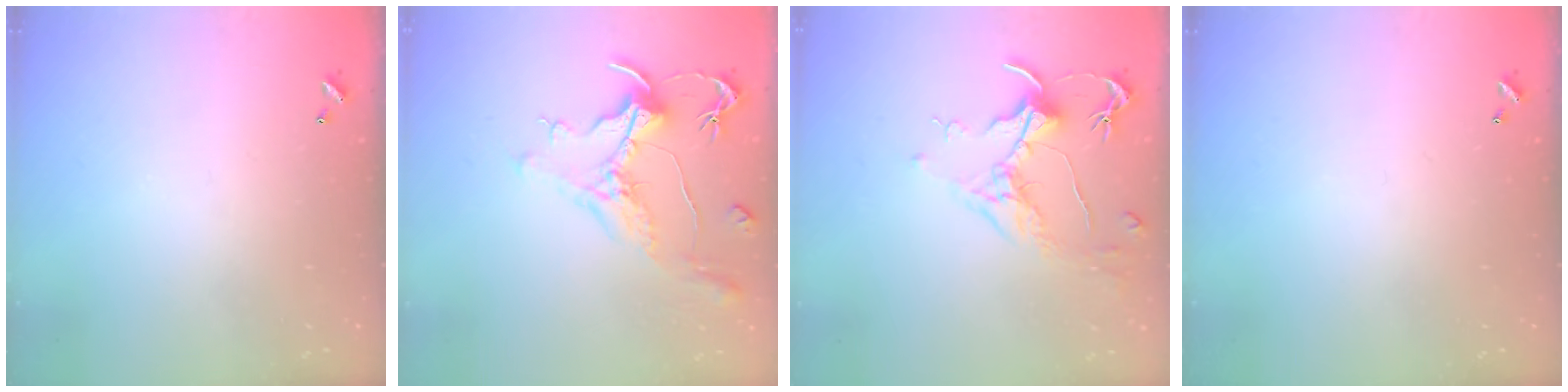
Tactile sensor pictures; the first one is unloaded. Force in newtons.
{"total": 1.3, "press": 1.1, "slide": 0.7}
{"total": 1.6, "press": 1.4, "slide": 0.9}
{"total": 0.0}